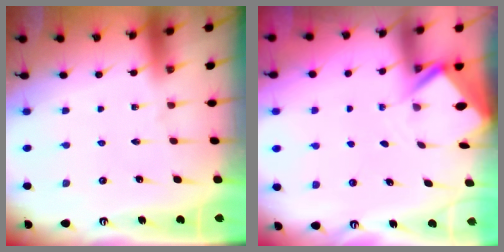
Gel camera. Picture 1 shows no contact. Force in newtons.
{"total": 3.1, "press": 3.1, "slide": 0.3}